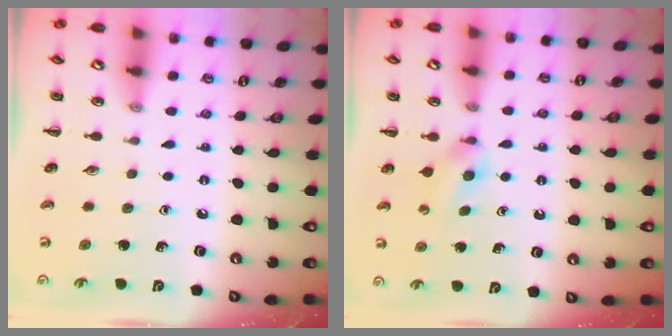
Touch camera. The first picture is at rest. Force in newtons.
{"total": 4.7, "press": 4.4, "slide": 1.6}